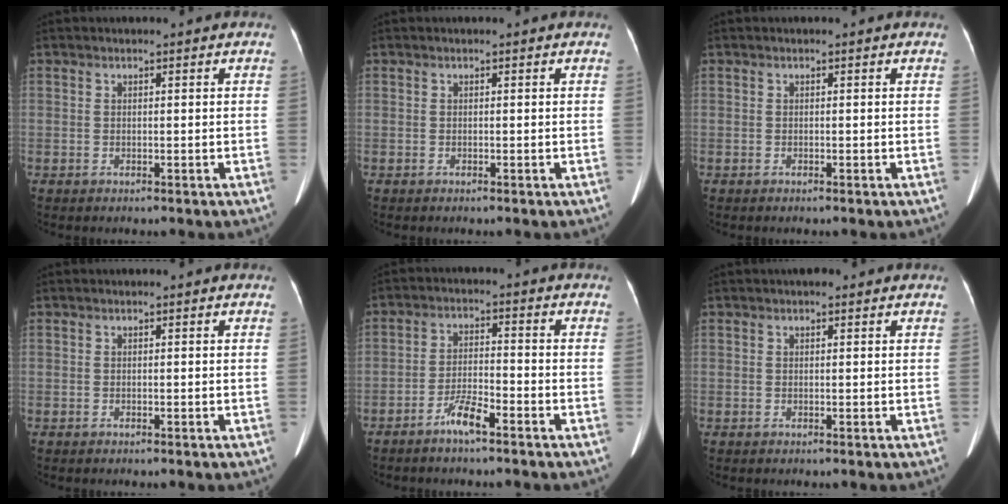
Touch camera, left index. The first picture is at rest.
{"total": 0.0}
{"total": 0.0}
{"total": 0.0}
{"total": 4.7, "force": [-3.5, 0.6, 3.1], "torque": [-0.066, -0.001, -0.066]}
{"total": 1.1, "force": [0.7, 0.5, 0.7], "torque": [-0.013, 0.009, 0.007]}